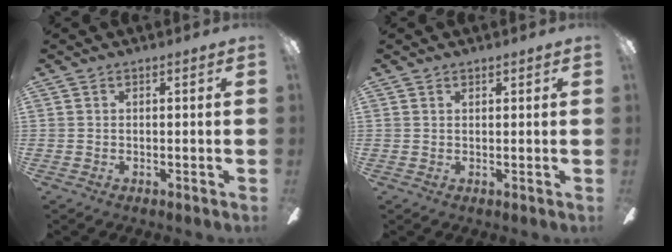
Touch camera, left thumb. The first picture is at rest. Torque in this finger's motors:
{"motor_torque": [-0.01, -0.11, -0.41, 0.19, 0.03]}